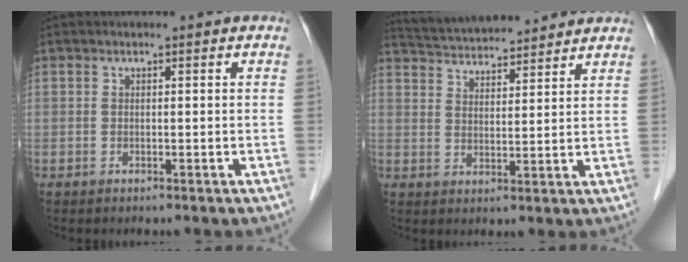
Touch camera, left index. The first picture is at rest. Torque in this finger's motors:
{"motor_torque": [-0.53, -0.71, 0.21, 0.08]}